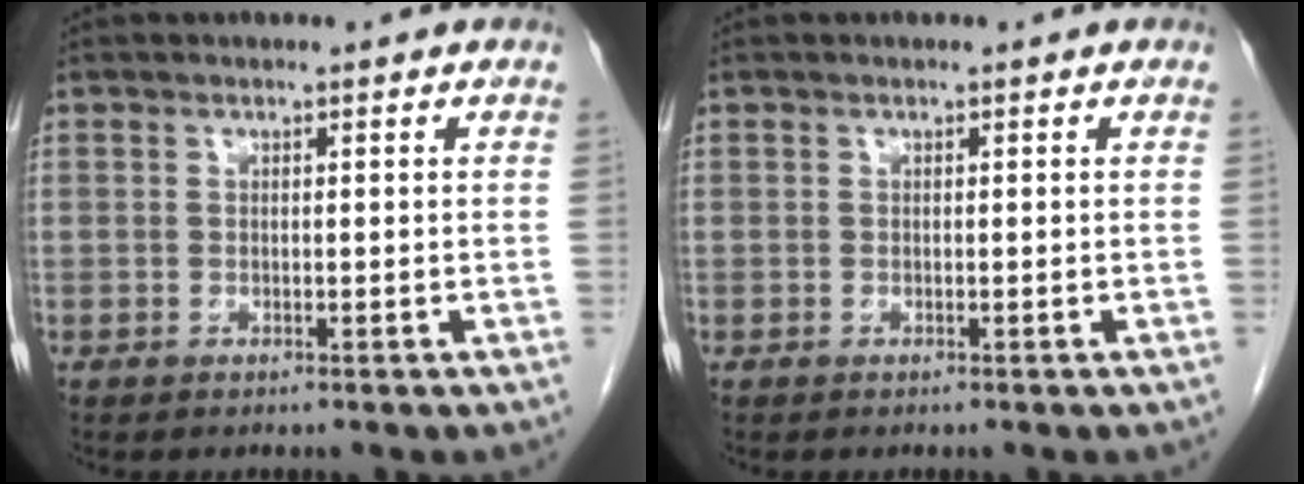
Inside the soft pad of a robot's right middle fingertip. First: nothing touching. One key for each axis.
{"total": 0.0}